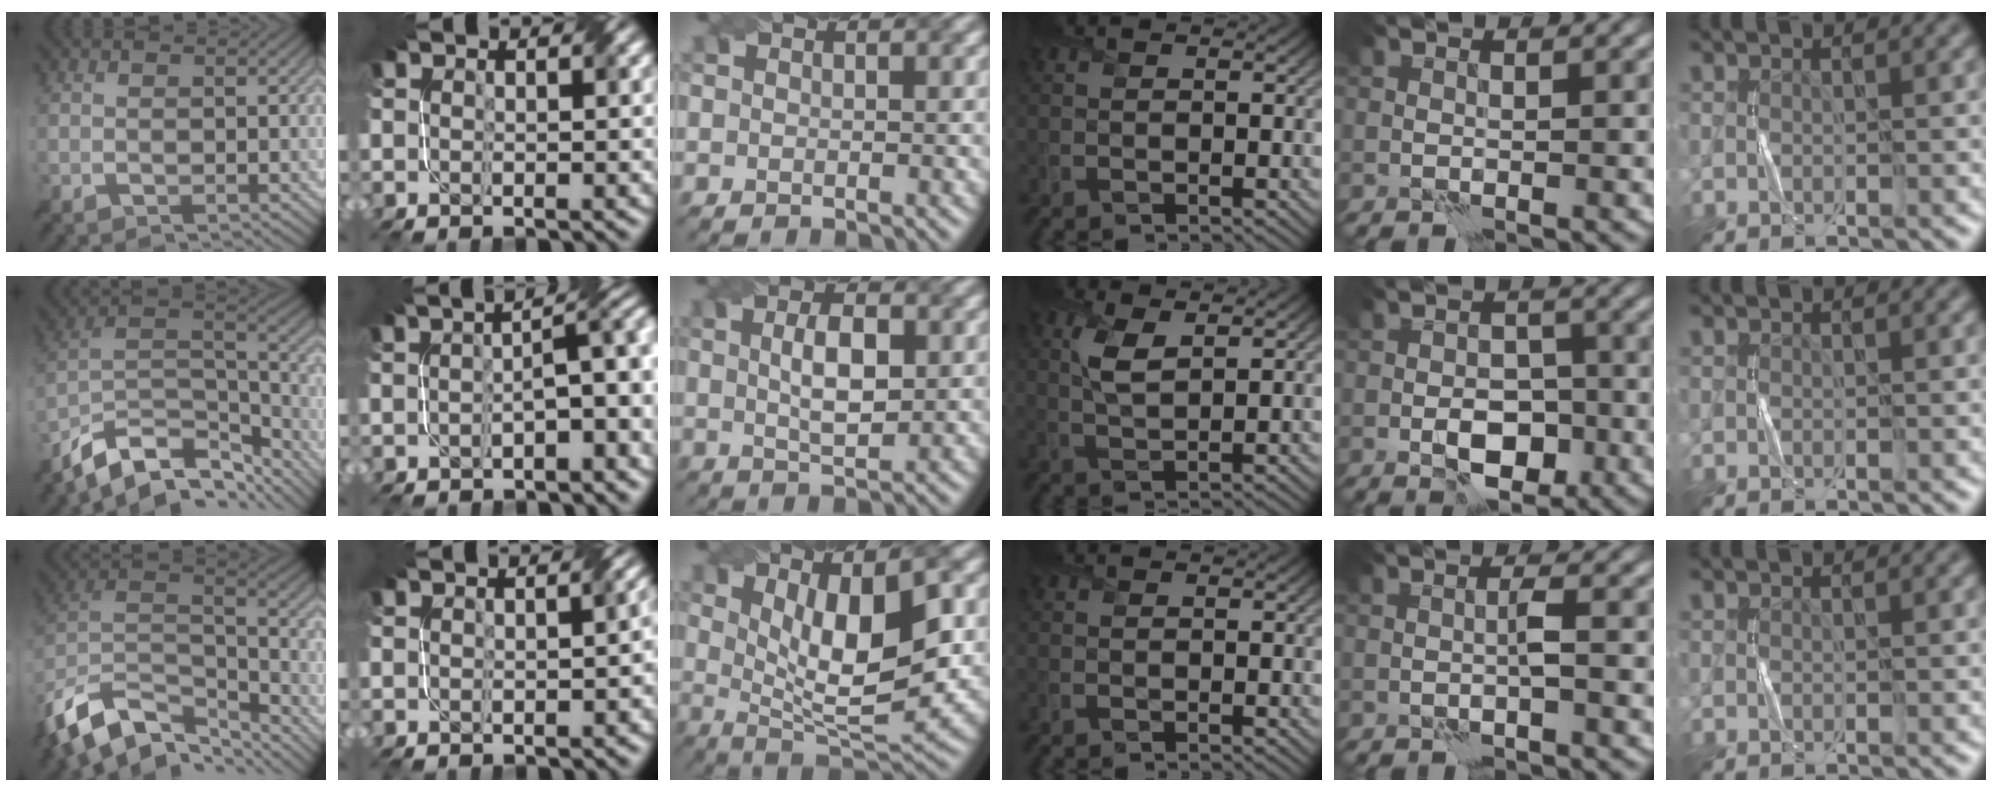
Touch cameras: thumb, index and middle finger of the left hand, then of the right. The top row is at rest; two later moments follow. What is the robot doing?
{"motion": "twist", "object": "screw"}